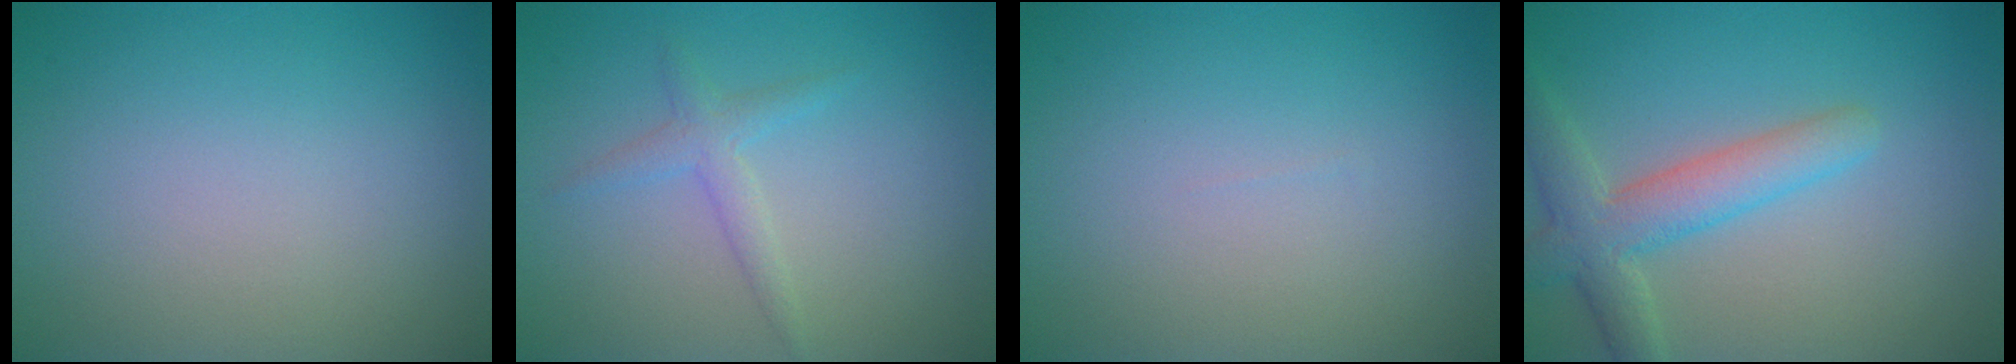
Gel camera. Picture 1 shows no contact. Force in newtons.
{"total": 1.7, "press": 1.7, "slide": 0.1}
{"total": 0.0}
{"total": 4.4, "press": 4.4, "slide": 0.4}